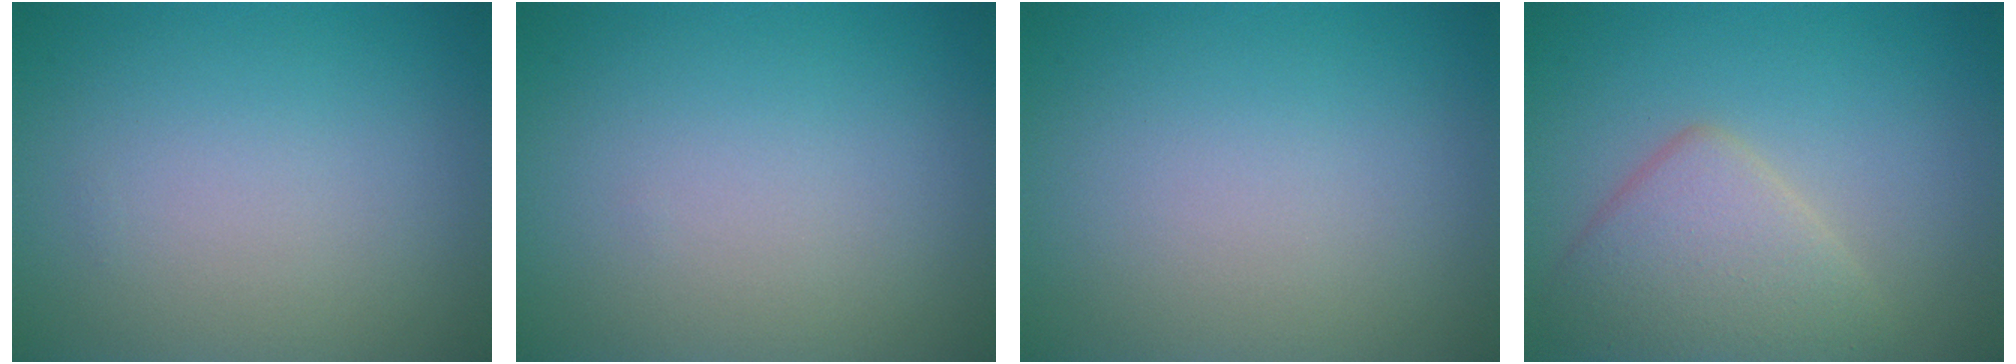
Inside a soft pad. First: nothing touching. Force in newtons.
{"total": 0.0}
{"total": 0.0}
{"total": 4.5, "press": 4.4, "slide": 0.3}